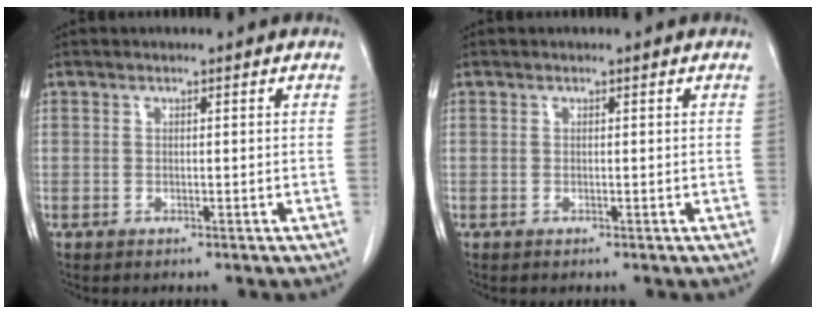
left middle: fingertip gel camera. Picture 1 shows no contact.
{"total": 0.0}